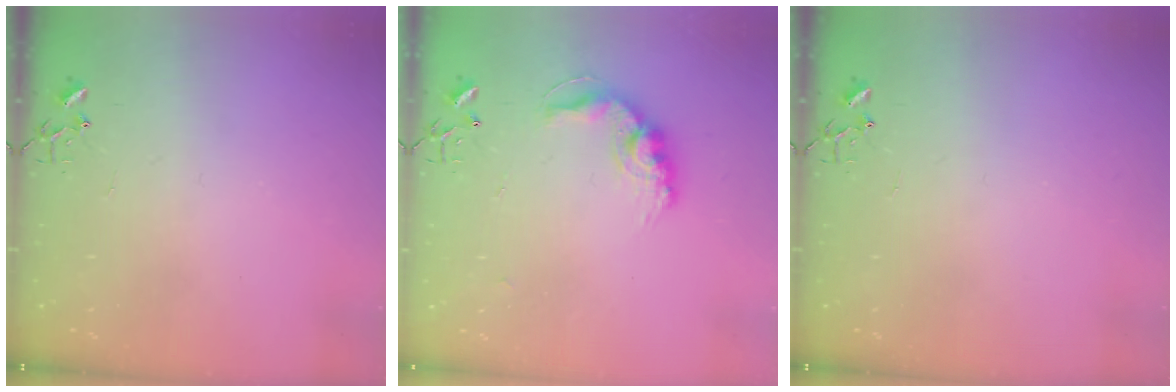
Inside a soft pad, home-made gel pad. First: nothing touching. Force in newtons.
{"total": 13.8, "press": 13.8, "slide": 1.0}
{"total": 0.0}